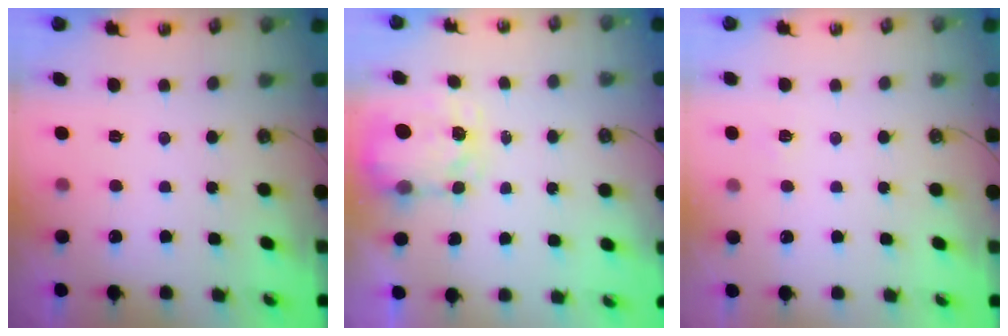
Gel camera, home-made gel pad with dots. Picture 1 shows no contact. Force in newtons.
{"total": 3.6, "press": 3.6, "slide": 0.5}
{"total": 2.7, "press": 2.6, "slide": 0.4}